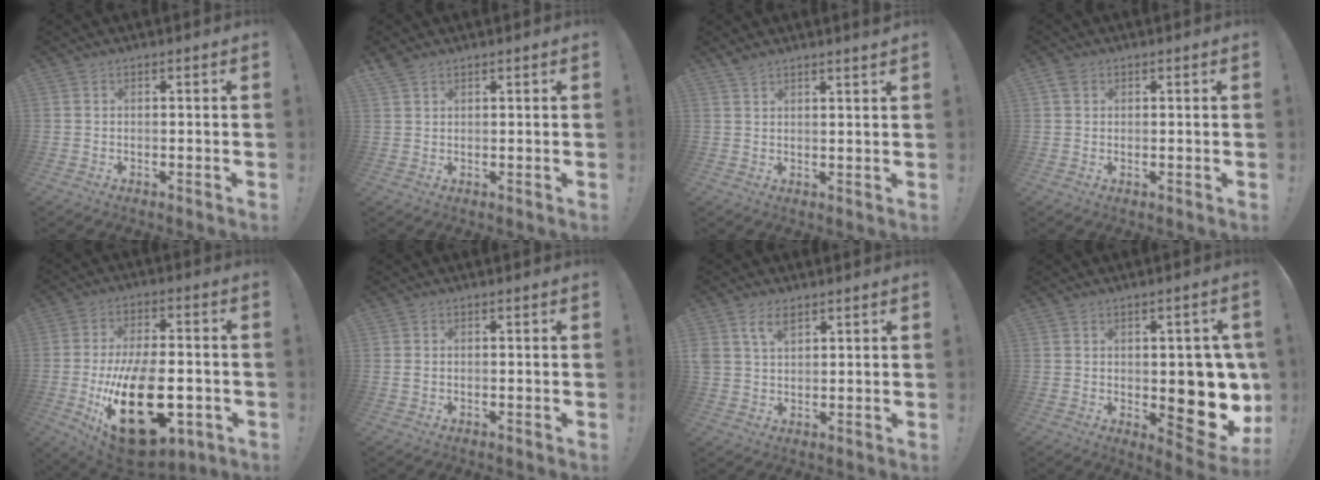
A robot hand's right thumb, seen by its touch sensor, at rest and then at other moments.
{"total": 2.5, "force": [2.1, 0.9, 0.9], "torque": [-0.011, -0.011, 0.039]}
{"total": 2.8, "force": [2.5, -0.2, 1.3], "torque": [-0.025, -0.019, 0.044]}
{"total": 1.9, "force": [1.1, 1.5, 0.4], "torque": [-0.009, 0.001, 0.021]}
{"total": 27.0, "force": [-6.8, 14.4, 21.8], "torque": [-0.371, 0.025, -0.089]}
{"total": 0.8, "force": [0.1, 0.5, 0.6], "torque": [-0.012, 0.004, 0.002]}
{"total": 5.6, "force": [3.3, 3.2, 3.3], "torque": [-0.061, -0.006, 0.063]}
{"total": 12.5, "force": [-1.1, 7.5, 10.0], "torque": [-0.099, 0.000, -0.005]}